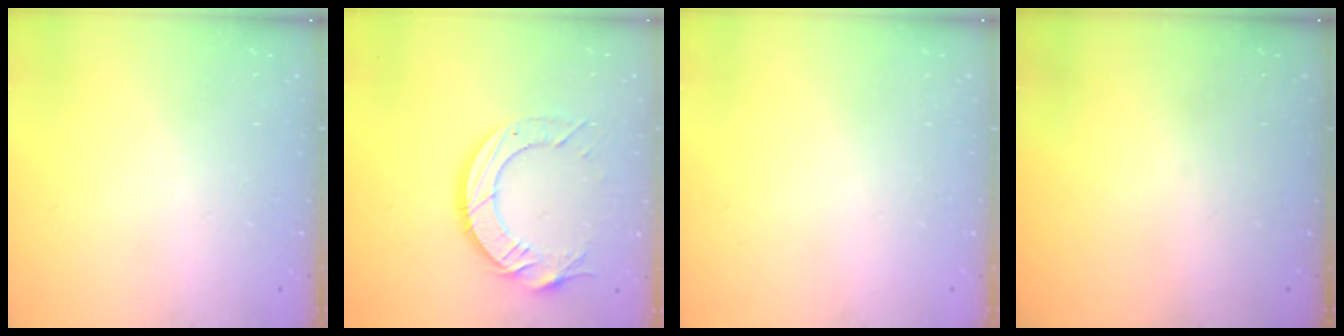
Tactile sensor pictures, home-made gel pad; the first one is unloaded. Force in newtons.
{"total": 12.1, "press": 12.1, "slide": 1.0}
{"total": 0.0}
{"total": 0.0}